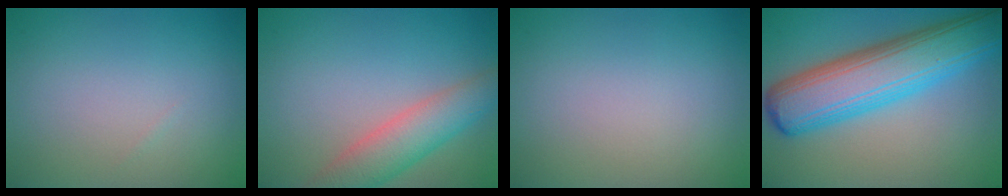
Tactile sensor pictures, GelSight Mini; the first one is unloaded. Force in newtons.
{"total": 5.2, "press": 5.2, "slide": 0.2}
{"total": 0.0}
{"total": 9.7, "press": 9.7, "slide": 0.2}